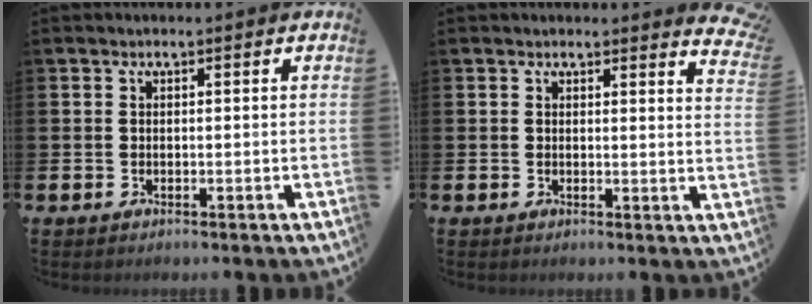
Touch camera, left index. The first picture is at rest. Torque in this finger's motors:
{"motor_torque": [1.09, -1.05, 0.10, 0.03]}